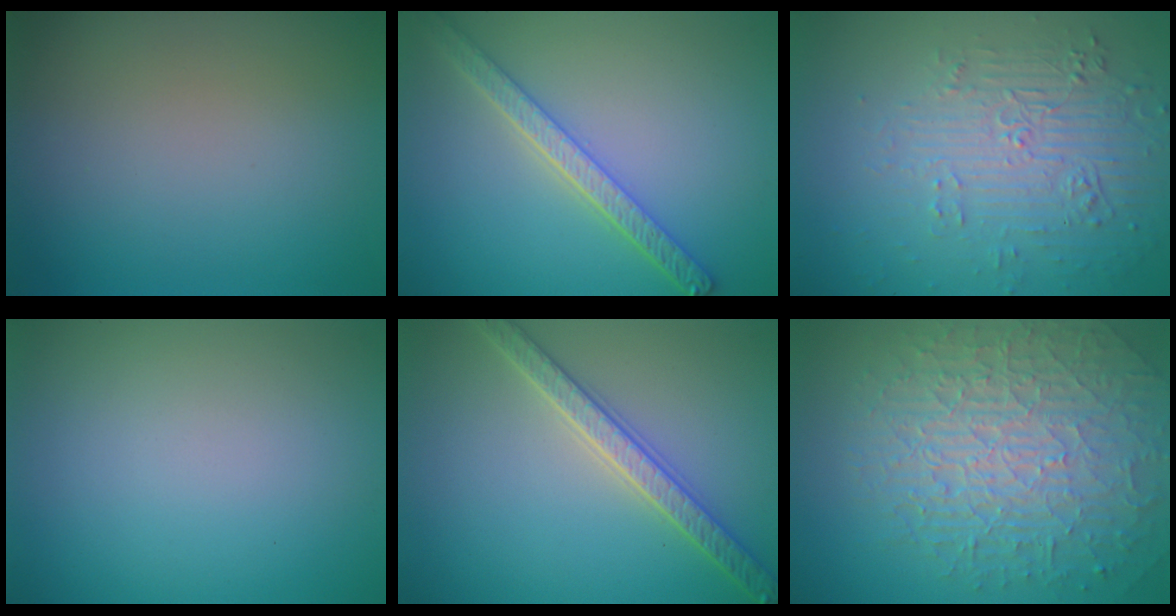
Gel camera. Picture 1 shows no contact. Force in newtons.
{"total": 4.2, "press": 3.4, "slide": 2.4}
{"total": 5.7, "press": 3.6, "slide": 4.4}
{"total": 0.0}
{"total": 3.6, "press": 3.6, "slide": 0.8}
{"total": 9.7, "press": 6.3, "slide": 7.4}